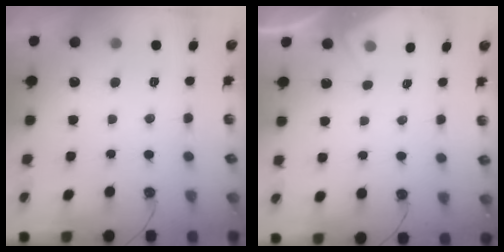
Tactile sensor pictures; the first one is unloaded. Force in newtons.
{"total": 2.9, "press": 2.8, "slide": 0.5}